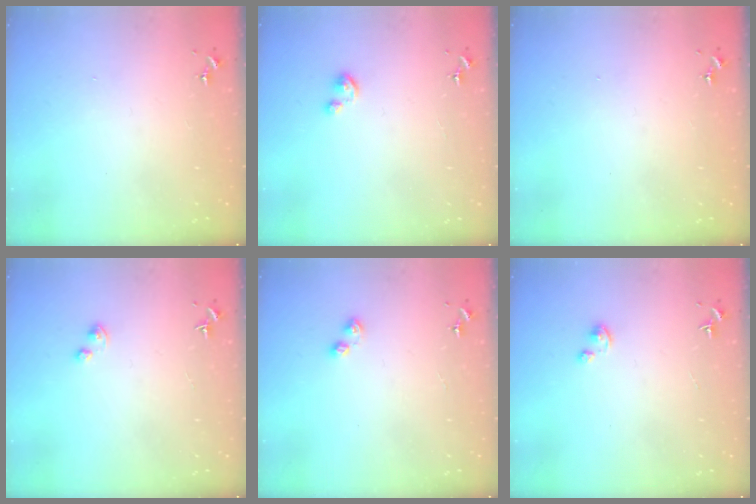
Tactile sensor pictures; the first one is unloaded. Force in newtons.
{"total": 3.0, "press": 3.0, "slide": 0.3}
{"total": 0.0}
{"total": 1.5, "press": 1.5, "slide": 0.4}
{"total": 4.3, "press": 4.3, "slide": 0.4}
{"total": 2.6, "press": 2.6, "slide": 0.2}